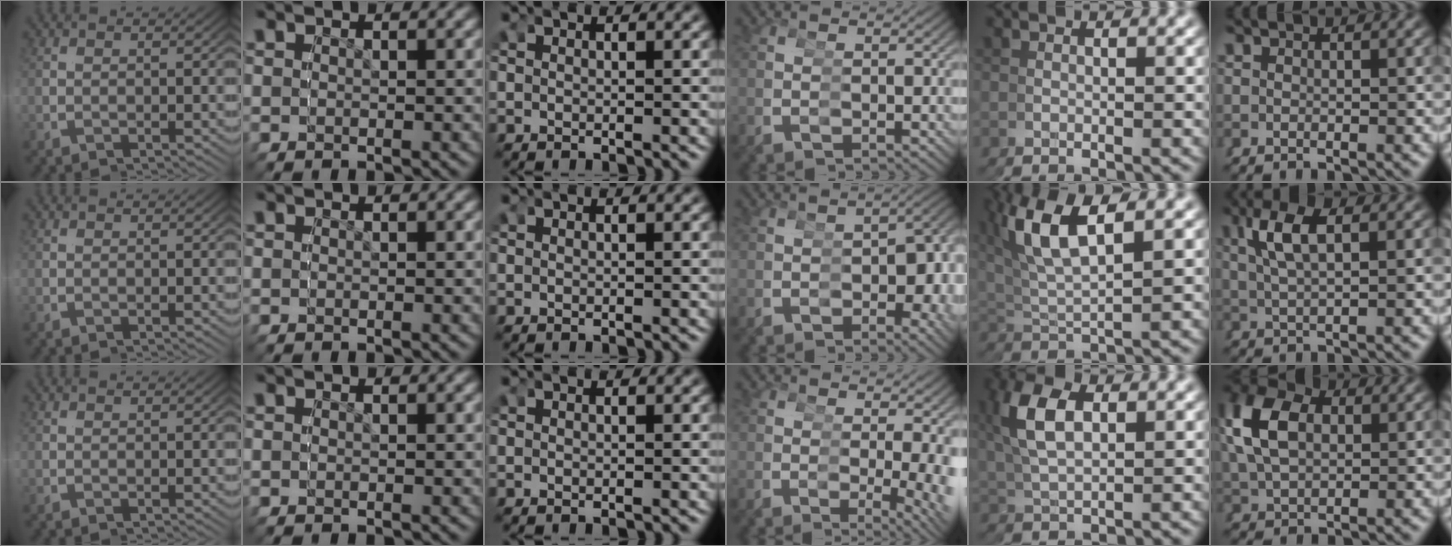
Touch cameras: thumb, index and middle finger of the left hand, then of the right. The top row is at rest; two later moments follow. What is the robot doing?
{"motion": "grasp_and_lifting", "object": "cubes"}